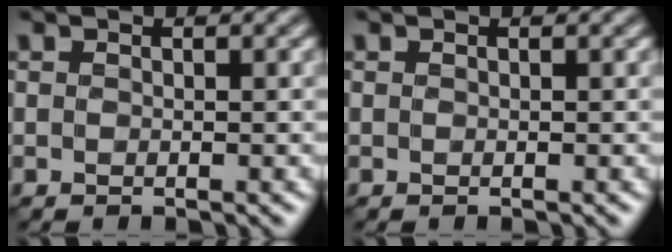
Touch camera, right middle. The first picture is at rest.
{"total": 0.0}